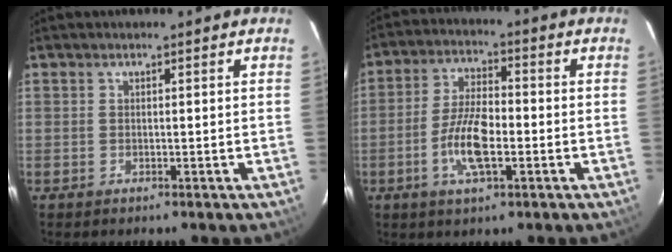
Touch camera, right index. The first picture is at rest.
{"total": 8.9, "force": [-2.8, 3.0, 7.9], "torque": [-0.161, 0.001, -0.054]}